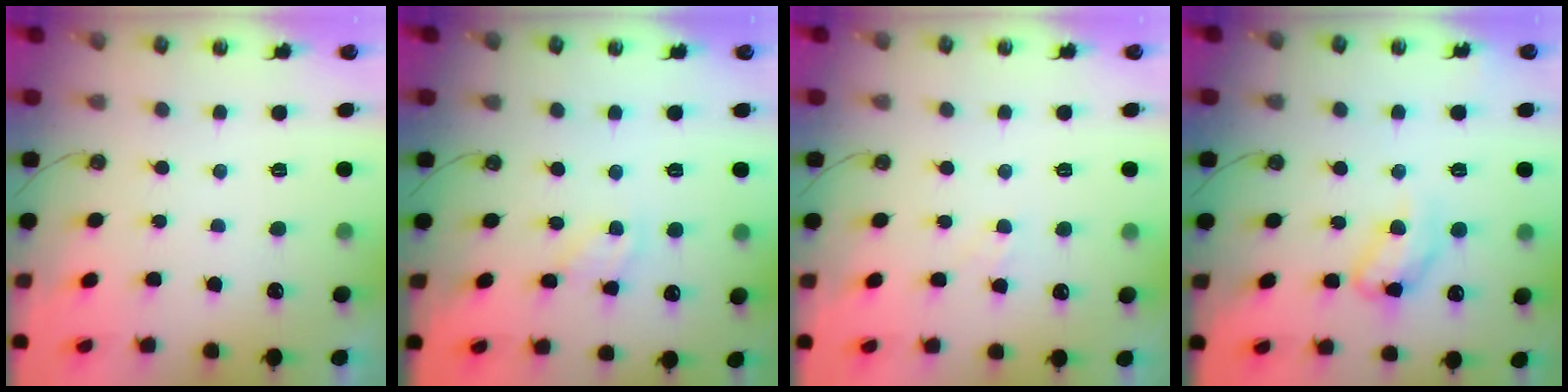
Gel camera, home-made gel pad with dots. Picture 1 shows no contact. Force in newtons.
{"total": 2.7, "press": 2.6, "slide": 0.4}
{"total": 4.5, "press": 4.4, "slide": 0.5}
{"total": 12.0, "press": 12.0, "slide": 0.8}